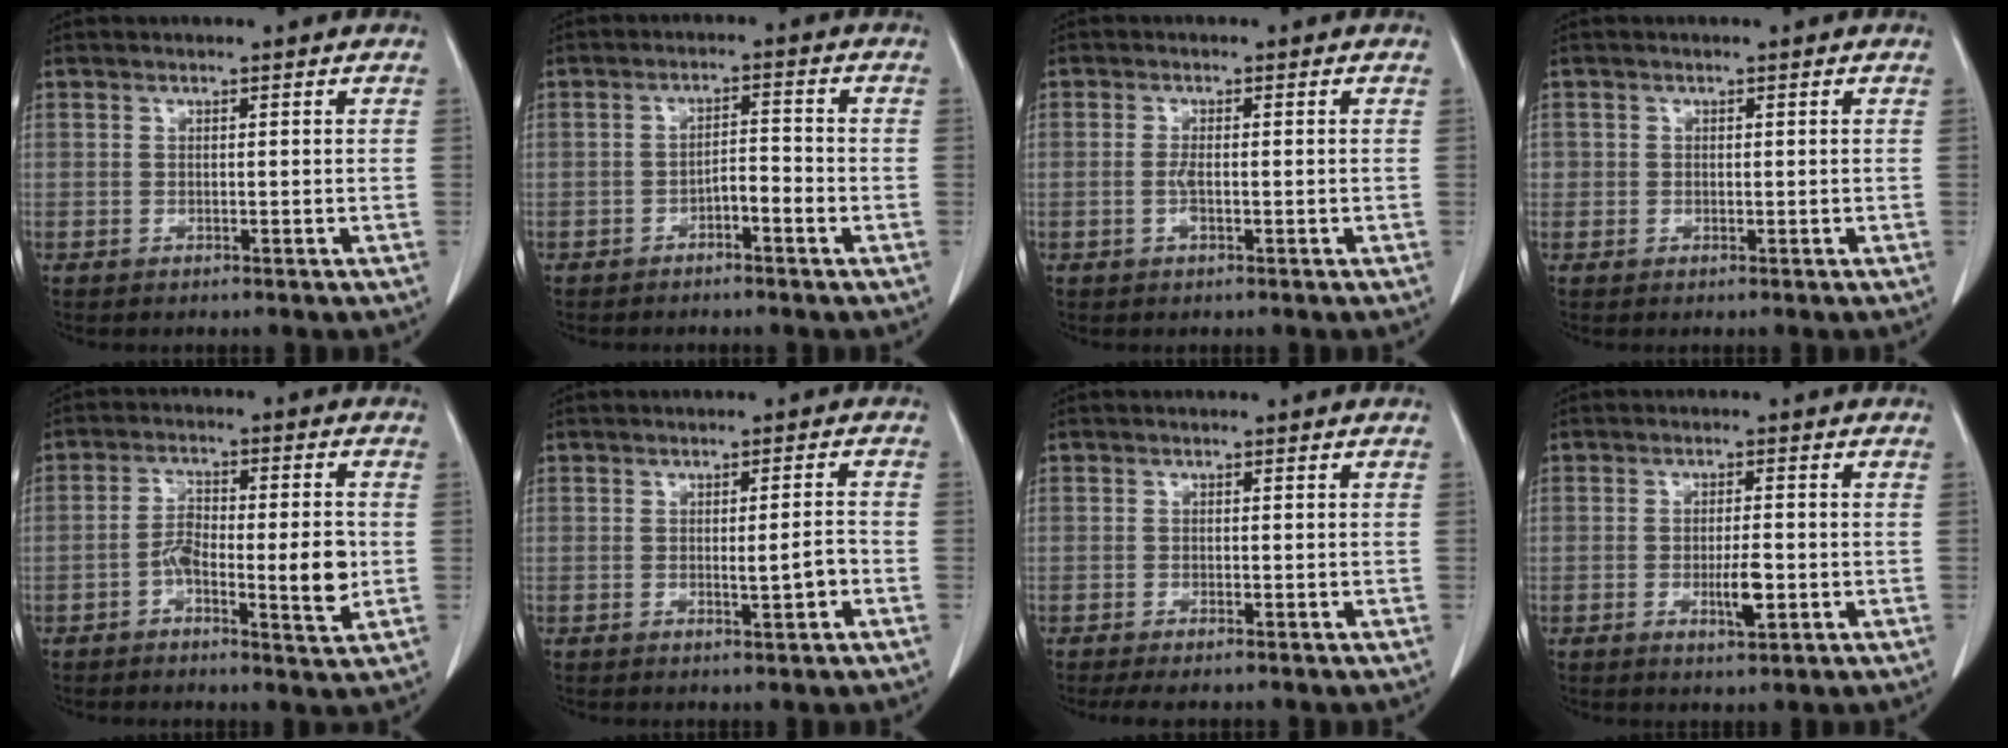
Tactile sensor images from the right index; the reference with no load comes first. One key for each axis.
{"total": 3.0, "fx": -1.7, "fy": 0.7, "fz": 2.4, "tx": -0.036, "ty": 0.011, "tz": -0.028}
{"total": 1.8, "fx": -0.5, "fy": 0.4, "fz": 1.7, "tx": -0.038, "ty": -0.002, "tz": -0.010}
{"total": 0.8, "fx": 0.0, "fy": 0.8, "fz": 0.0, "tx": 0.009, "ty": 0.004, "tz": -0.004}
{"total": 8.6, "fx": -2.0, "fy": 2.2, "fz": 8.1, "tx": -0.133, "ty": 0.009, "tz": -0.032}
{"total": 3.4, "fx": -1.0, "fy": 0.3, "fz": 3.2, "tx": -0.045, "ty": -0.001, "tz": -0.014}
{"total": 3.1, "fx": -2.5, "fy": 0.6, "fz": 1.7, "tx": -0.024, "ty": -0.007, "tz": -0.035}
{"total": 4.0, "fx": -1.1, "fy": 0.8, "fz": 3.7, "tx": -0.066, "ty": -0.003, "tz": -0.016}